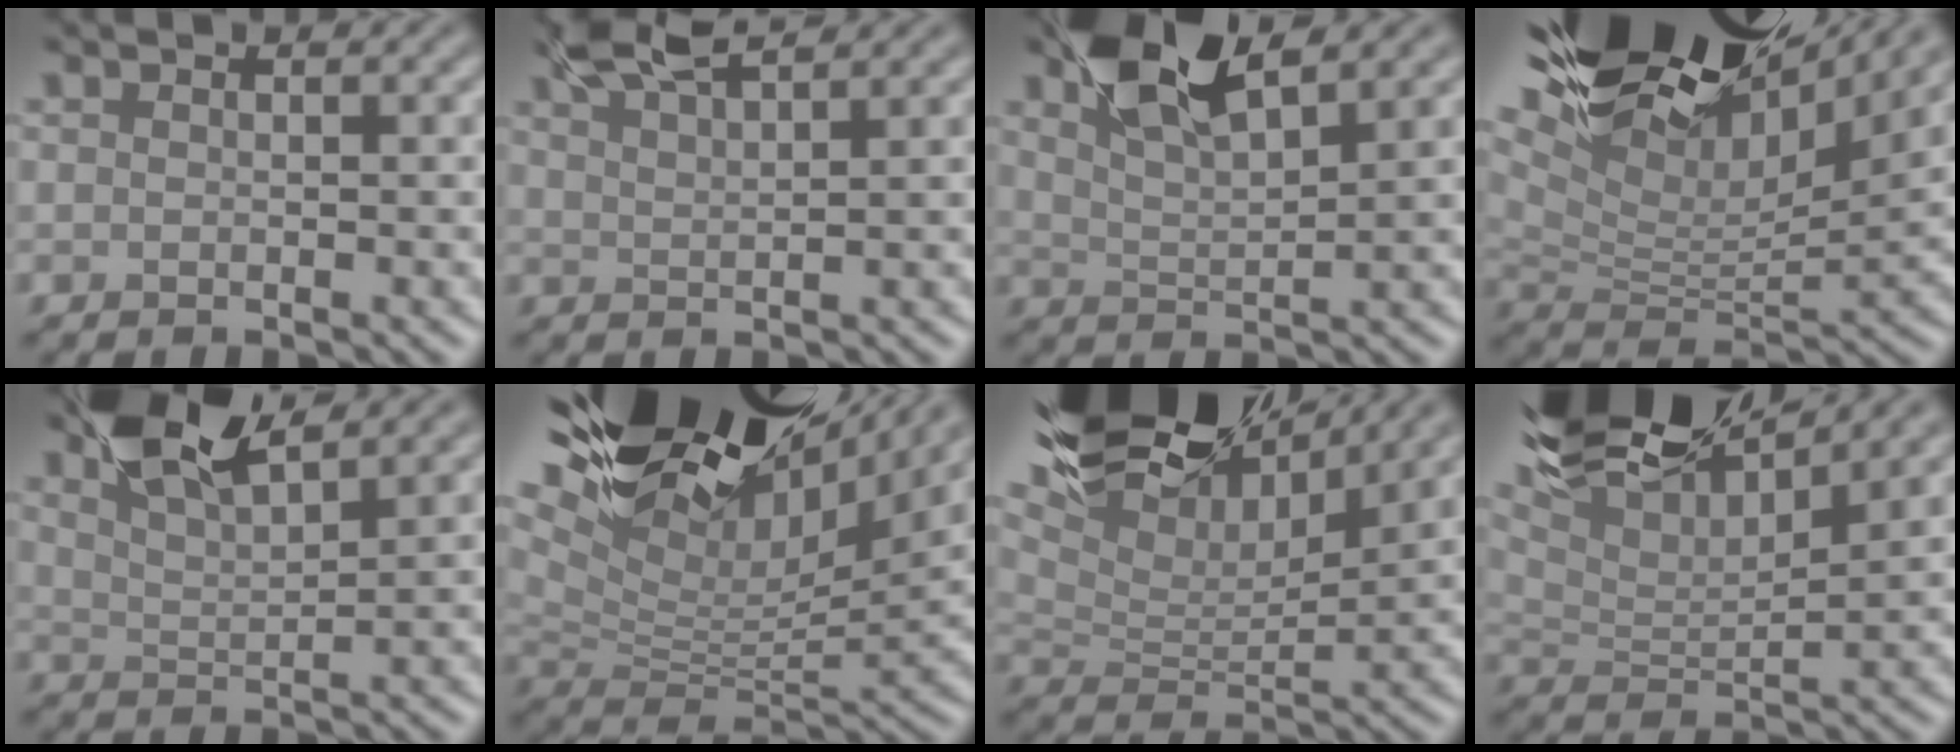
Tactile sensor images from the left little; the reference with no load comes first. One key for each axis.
{"total": 5.3, "fx": 4.6, "fy": 0.8, "fz": 2.6, "tx": -0.043, "ty": 0.019, "tz": 0.069}
{"total": 6.5, "fx": 4.4, "fy": 2.1, "fz": 4.4, "tx": -0.089, "ty": 0.013, "tz": 0.079}
{"total": 15.8, "fx": 11.8, "fy": 5.2, "fz": 9.1, "tx": -0.189, "ty": 0.040, "tz": 0.180}
{"total": 6.2, "fx": 4.8, "fy": 1.6, "fz": 3.6, "tx": -0.073, "ty": 0.015, "tz": 0.089}
{"total": 17.1, "fx": 12.2, "fy": 6.3, "fz": 10.2, "tx": -0.200, "ty": 0.047, "tz": 0.180}
{"total": 13.1, "fx": 9.7, "fy": 4.4, "fz": 7.7, "tx": -0.159, "ty": 0.025, "tz": 0.151}
{"total": 12.2, "fx": 8.7, "fy": 3.4, "fz": 7.8, "tx": -0.148, "ty": 0.014, "tz": 0.135}